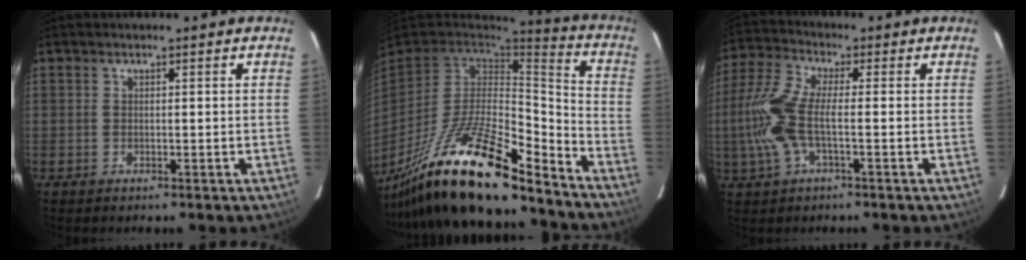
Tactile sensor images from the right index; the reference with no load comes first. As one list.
[{"total": 25.4, "force": [-17.4, 6.6, 17.2], "torque": [-0.326, -0.034, -0.302]}, {"total": 10.4, "force": [-1.7, 3.5, 9.6], "torque": [-0.225, 0.006, -0.036]}]